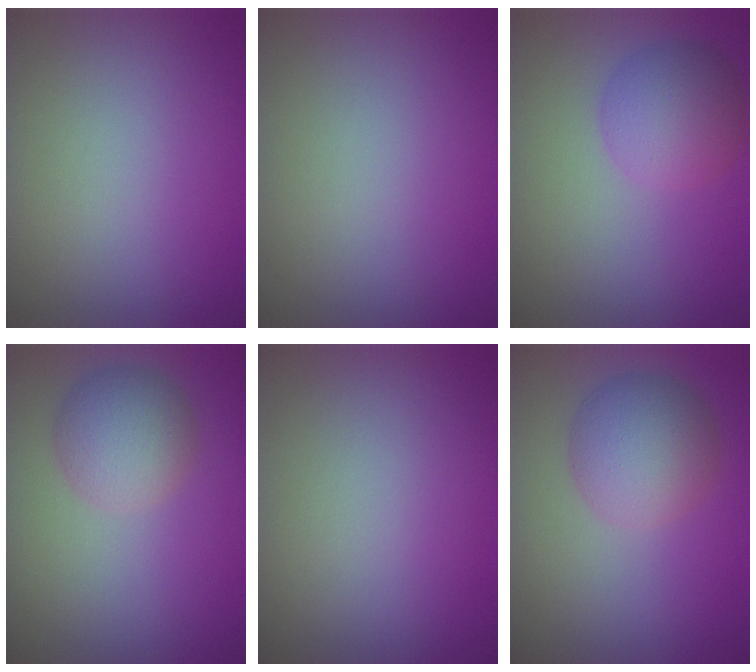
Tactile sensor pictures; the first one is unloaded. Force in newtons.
{"total": 0.0}
{"total": 4.5, "press": 4.5, "slide": 0.2}
{"total": 4.2, "press": 4.2, "slide": 0.4}
{"total": 0.0}
{"total": 5.2, "press": 5.2, "slide": 0.2}